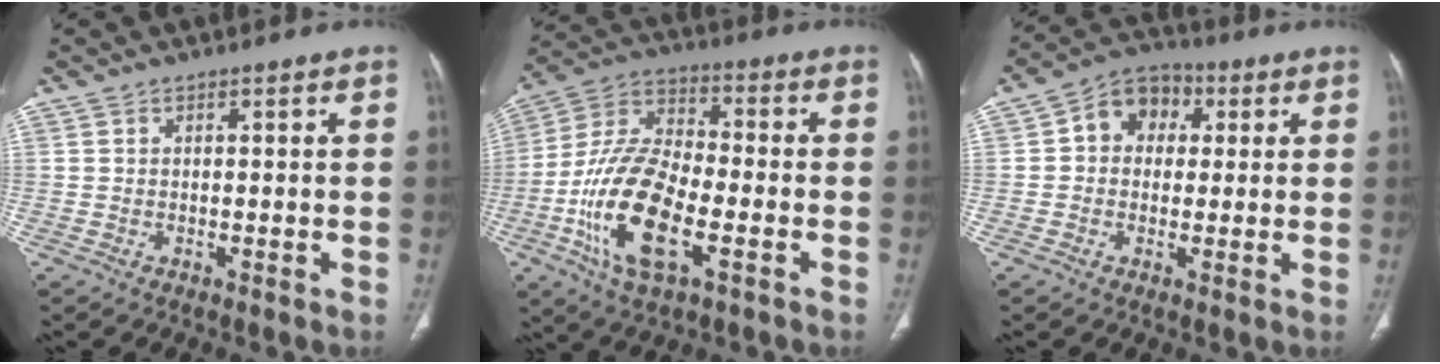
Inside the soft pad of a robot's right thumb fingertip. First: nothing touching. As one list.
[{"total": 18.7, "force": [-5.8, 8.2, 15.7], "torque": [-0.312, 0.020, -0.106]}, {"total": 8.6, "force": [1.8, 6.9, 4.7], "torque": [-0.045, 0.019, 0.017]}]